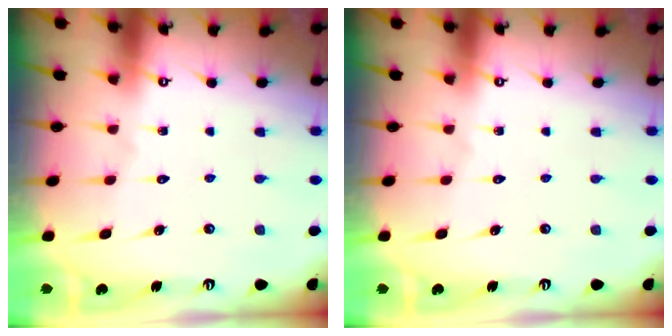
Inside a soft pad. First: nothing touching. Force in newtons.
{"total": 0.0}